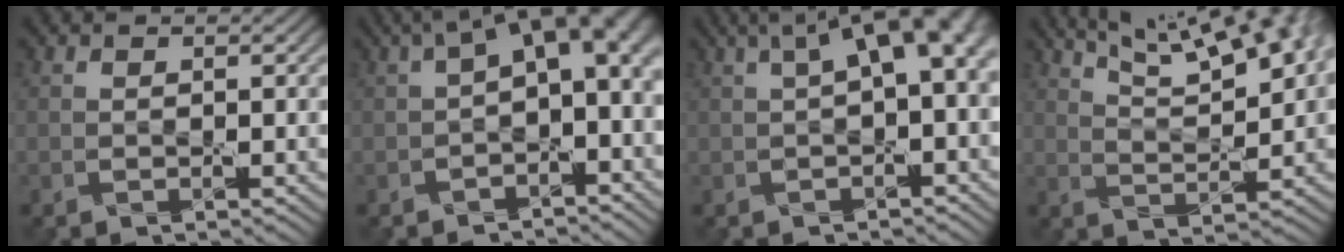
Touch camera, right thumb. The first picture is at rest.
{"total": 9.4, "force": [0.7, 4.8, 8.0], "torque": [-0.115, 0.001, 0.012]}
{"total": 7.0, "force": [1.6, 2.3, 6.5], "torque": [-0.093, 0.018, 0.022]}
{"total": 11.6, "force": [7.5, 3.2, 8.3], "torque": [-0.136, 0.020, 0.099]}